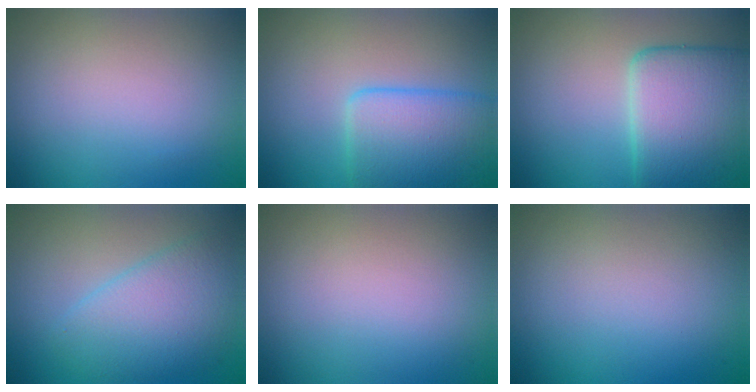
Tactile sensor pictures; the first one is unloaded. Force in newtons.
{"total": 6.2, "press": 6.2, "slide": 0.2}
{"total": 8.9, "press": 8.9, "slide": 0.6}
{"total": 4.9, "press": 4.9, "slide": 0.1}
{"total": 0.0}
{"total": 0.0}